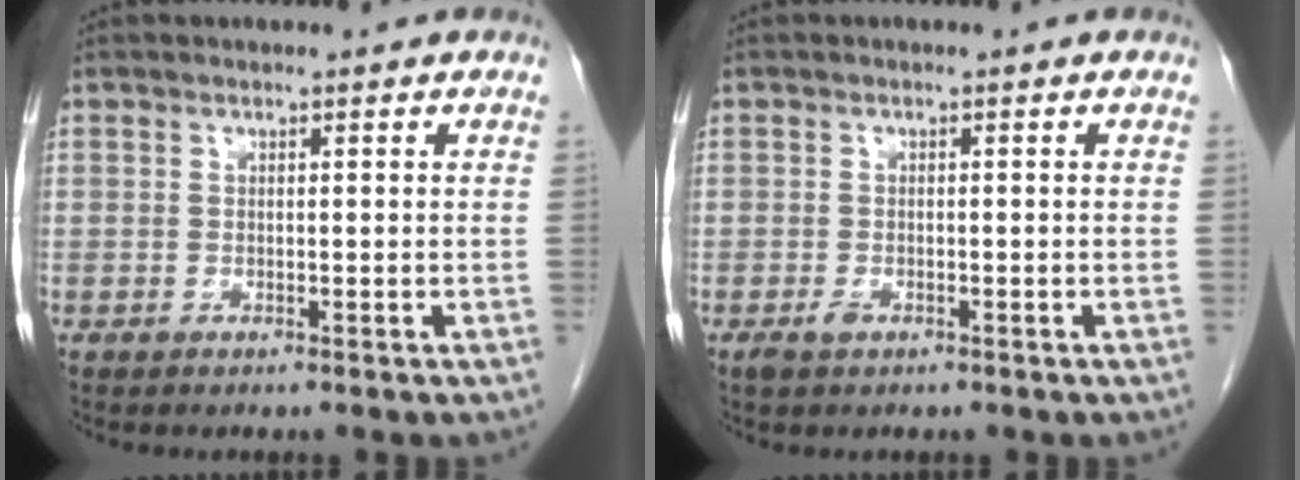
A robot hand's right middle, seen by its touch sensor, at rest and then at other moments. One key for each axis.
{"total": 1.4, "fx": -0.8, "fy": 0.7, "fz": 0.9, "tx": -0.019, "ty": 0.000, "tz": -0.011}